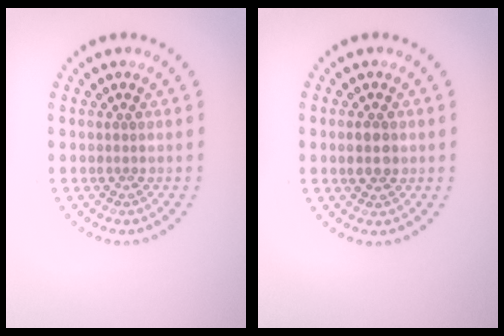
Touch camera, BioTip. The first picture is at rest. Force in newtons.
{"total": 2.0, "press": 2.0, "slide": 0.1}